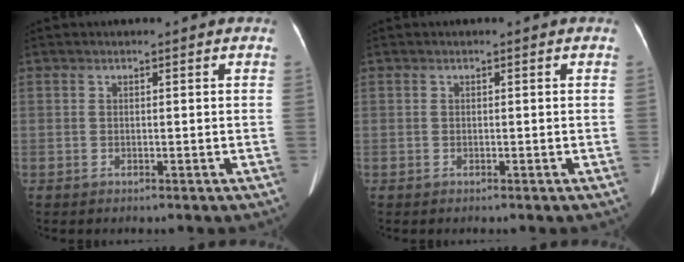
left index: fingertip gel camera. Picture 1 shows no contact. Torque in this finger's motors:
{"motor_torque": [0.00, 0.00, 0.00, 0.00]}